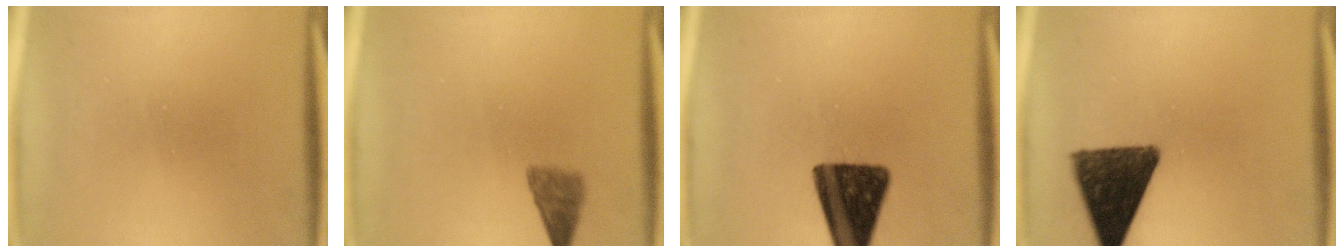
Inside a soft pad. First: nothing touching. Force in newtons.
{"total": 3.3}
{"total": 14.3}
{"total": 13.3}